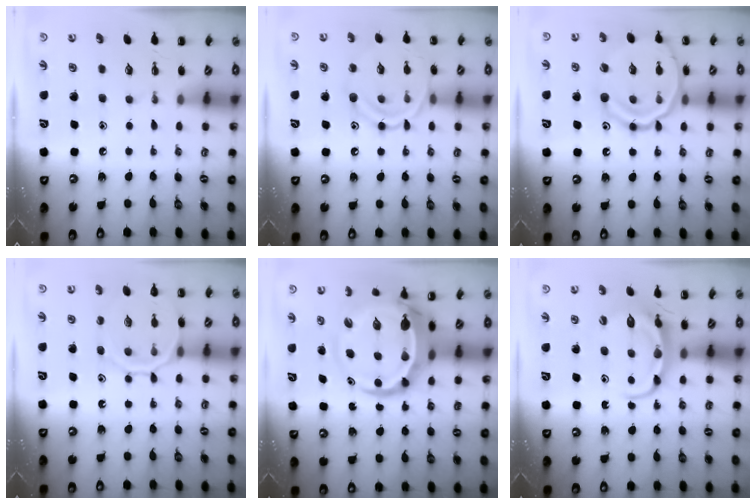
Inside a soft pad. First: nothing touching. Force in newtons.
{"total": 12.4, "press": 12.3, "slide": 1.1}
{"total": 17.8, "press": 17.7, "slide": 1.9}
{"total": 12.1, "press": 12.0, "slide": 1.3}
{"total": 9.5, "press": 9.1, "slide": 2.6}
{"total": 6.4, "press": 6.3, "slide": 0.6}